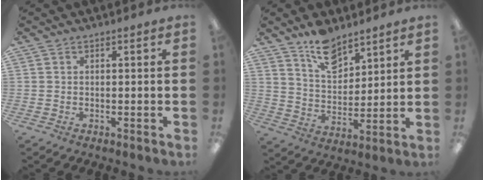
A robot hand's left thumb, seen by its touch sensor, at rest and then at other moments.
{"total": 10.7, "force": [8.0, 5.4, 4.5], "torque": [-0.066, -0.047, 0.145]}